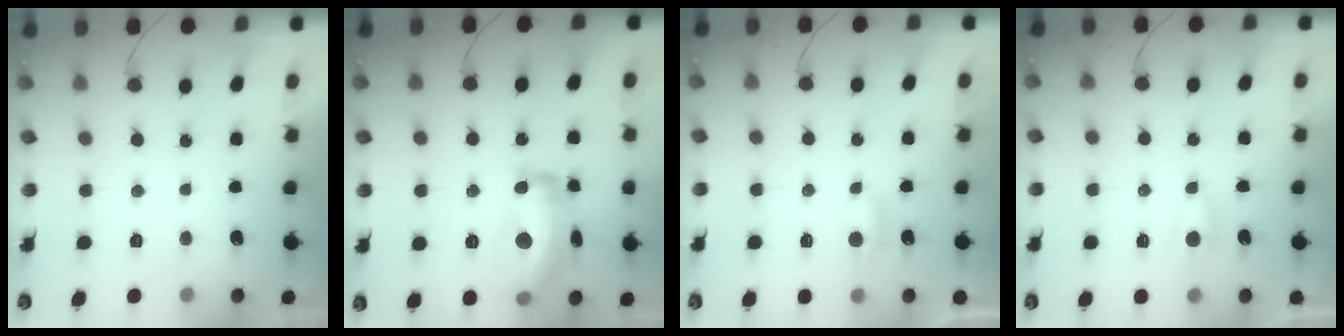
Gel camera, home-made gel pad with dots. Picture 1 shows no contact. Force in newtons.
{"total": 15.6, "press": 15.5, "slide": 1.0}
{"total": 2.8, "press": 2.8, "slide": 0.3}
{"total": 3.4, "press": 3.4, "slide": 0.5}